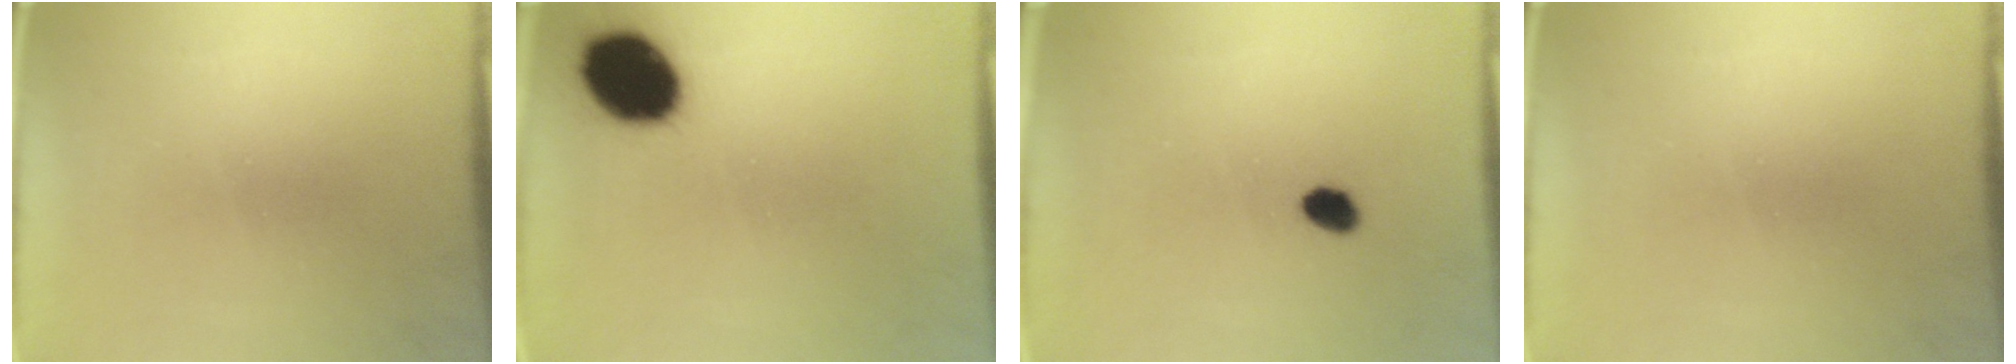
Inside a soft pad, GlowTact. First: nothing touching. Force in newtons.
{"total": 14.3}
{"total": 2.7}
{"total": 0.0}